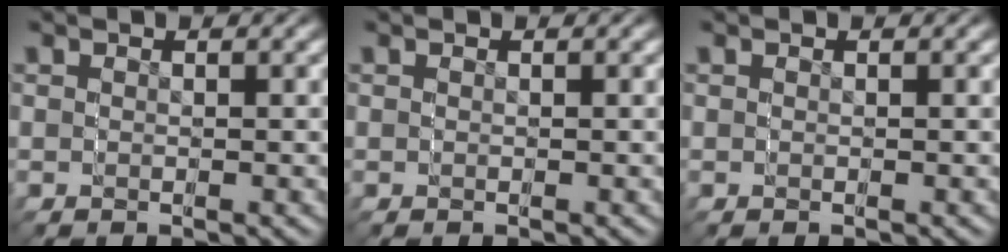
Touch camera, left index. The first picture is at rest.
{"total": 0.0}
{"total": 0.0}